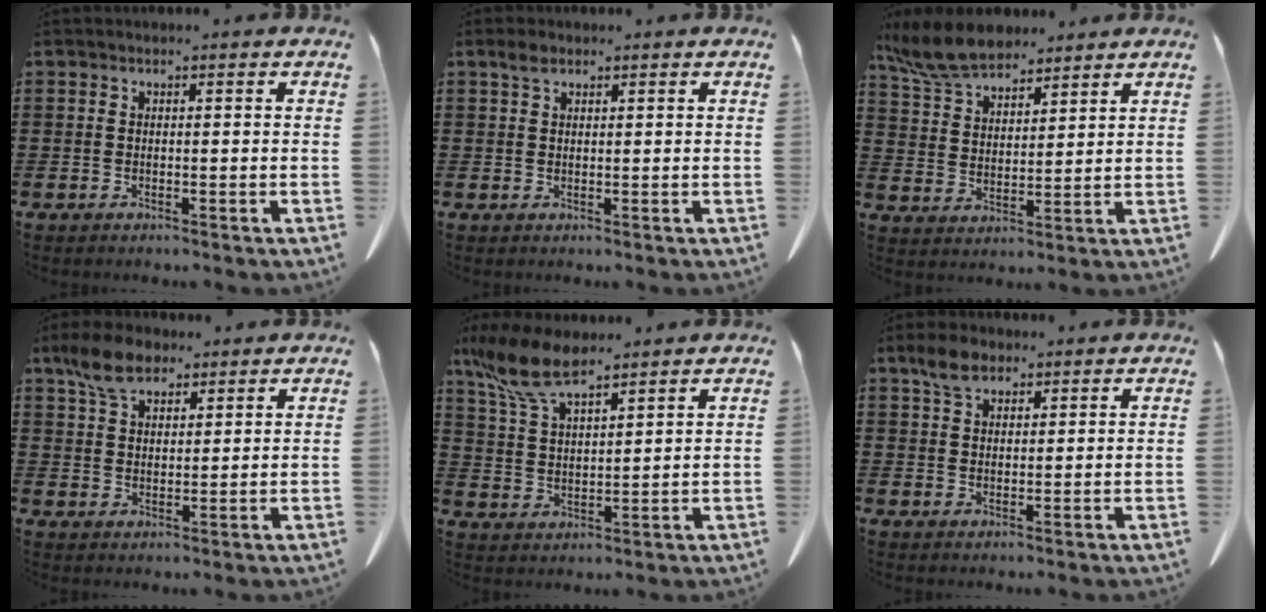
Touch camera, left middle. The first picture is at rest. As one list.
[{"total": 1.8, "force": [1.2, 1.0, 1.0], "torque": [-0.024, 0.002, 0.023]}, {"total": 8.2, "force": [7.2, 2.5, 3.0], "torque": [-0.087, -0.015, 0.139]}, {"total": 6.8, "force": [4.8, 3.4, 3.3], "torque": [-0.083, 0.002, 0.091]}, {"total": 9.4, "force": [7.0, 3.0, 5.6], "torque": [-0.142, -0.020, 0.128]}, {"total": 4.1, "force": [2.8, 2.2, 1.9], "torque": [-0.040, 0.005, 0.052]}]